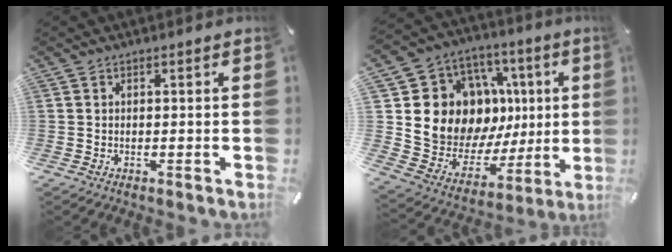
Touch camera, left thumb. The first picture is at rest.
{"total": 17.5, "force": [4.4, 15.0, 7.9], "torque": [-0.130, -0.046, 0.106]}